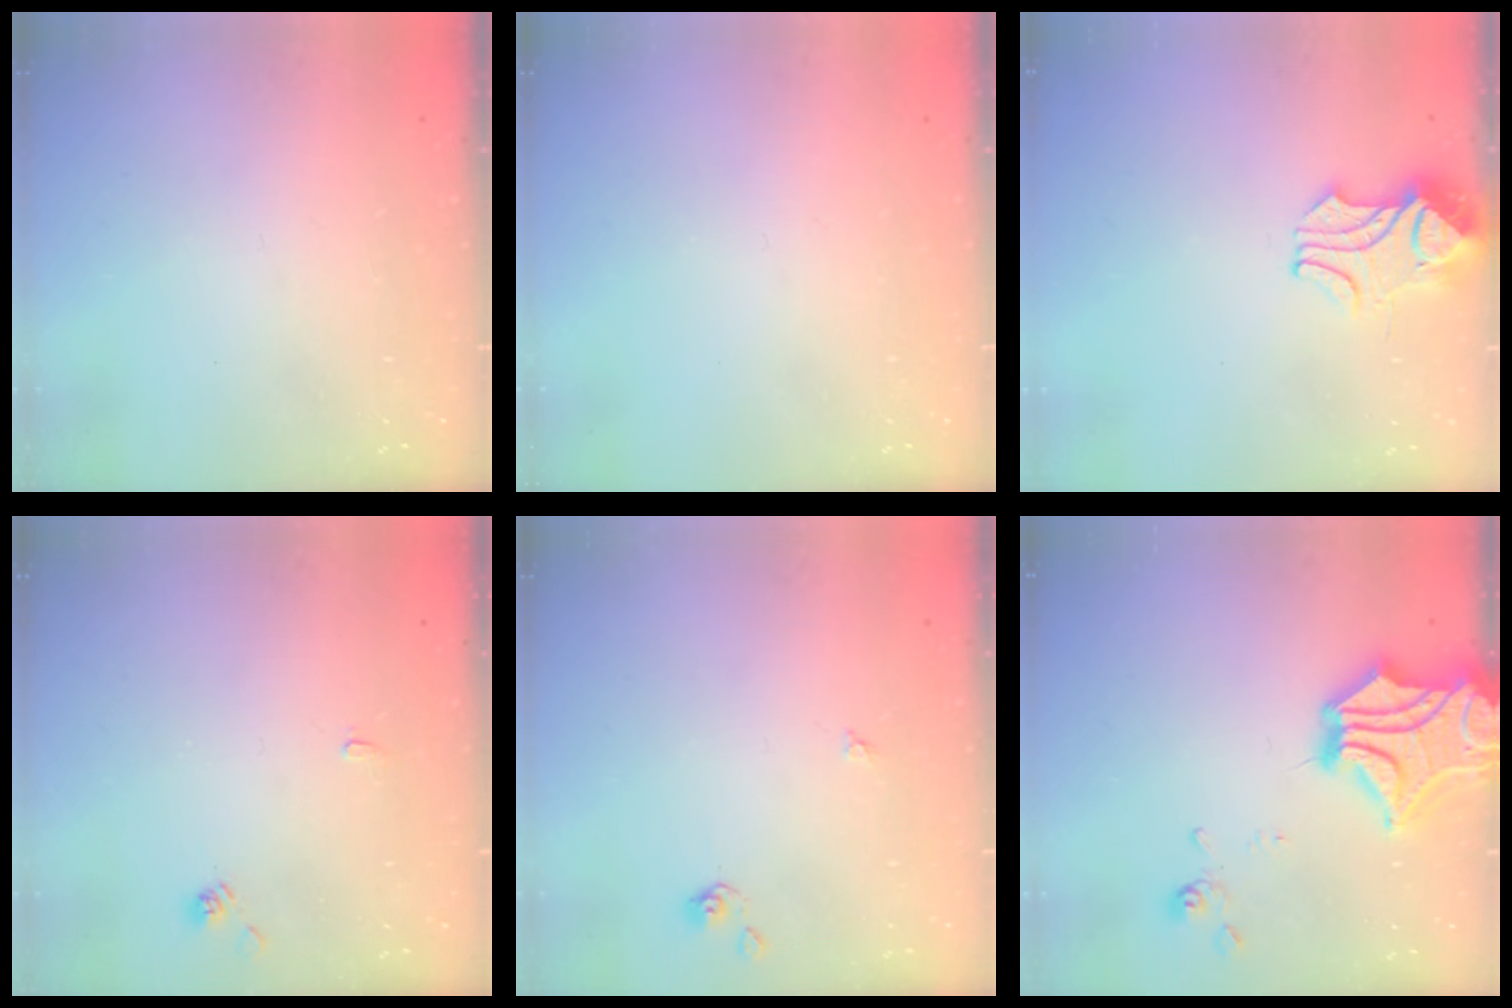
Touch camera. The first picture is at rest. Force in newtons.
{"total": 0.0}
{"total": 2.2, "press": 2.1, "slide": 0.8}
{"total": 2.1, "press": 2.1, "slide": 0.3}
{"total": 2.9, "press": 2.9, "slide": 0.4}
{"total": 10.1, "press": 9.9, "slide": 2.3}